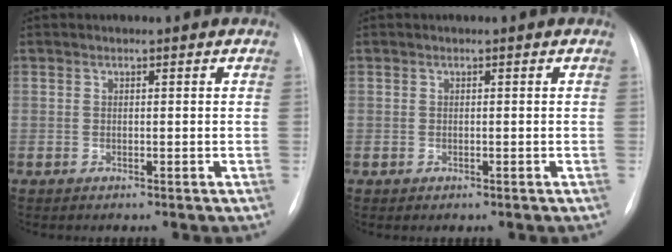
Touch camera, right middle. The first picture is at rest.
{"total": 0.0}